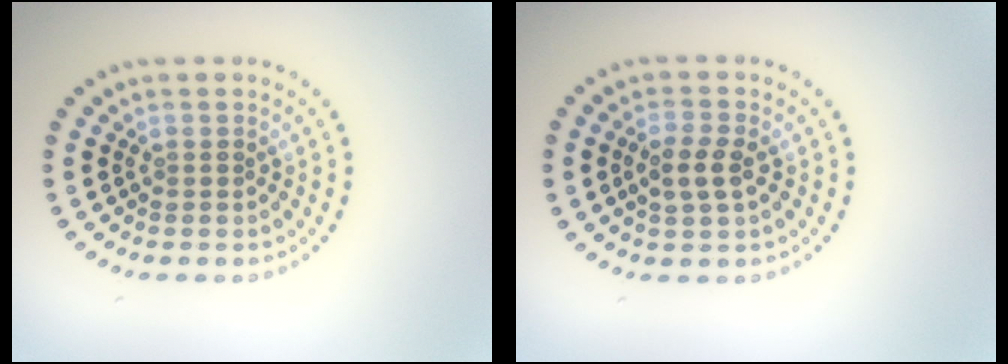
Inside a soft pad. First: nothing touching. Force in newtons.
{"total": 2.3, "press": 2.3, "slide": 0.5}